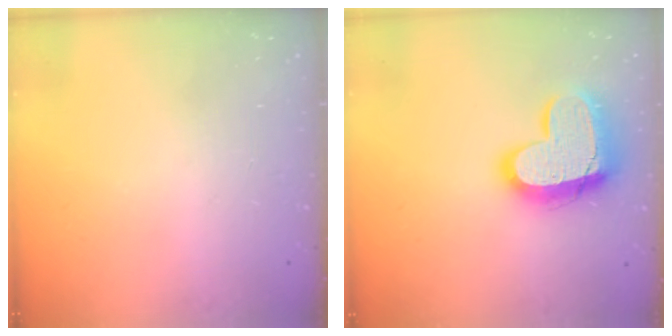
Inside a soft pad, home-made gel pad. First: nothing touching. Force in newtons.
{"total": 18.2, "press": 18.2, "slide": 1.4}